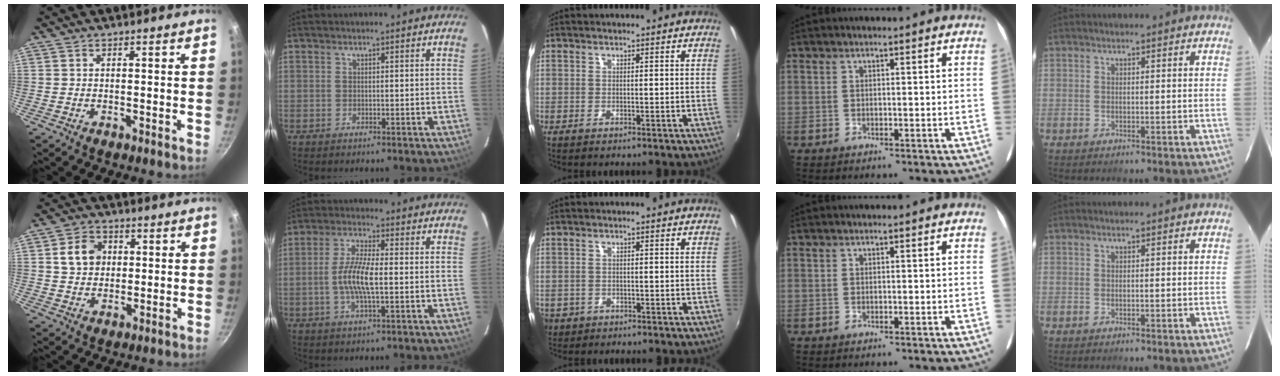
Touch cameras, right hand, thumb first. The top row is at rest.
{"thumb": {"total": 7.0, "force": [1.5, 5.8, 3.6], "torque": [-0.041, 0.008, 0.019]}, "index": {"total": 7.6, "force": [-1.1, 1.7, 7.3], "torque": [-0.148, 0.002, -0.024]}, "middle": {"total": 4.7, "force": [-1.7, 4.0, 1.8], "torque": [-0.049, -0.007, -0.023]}}